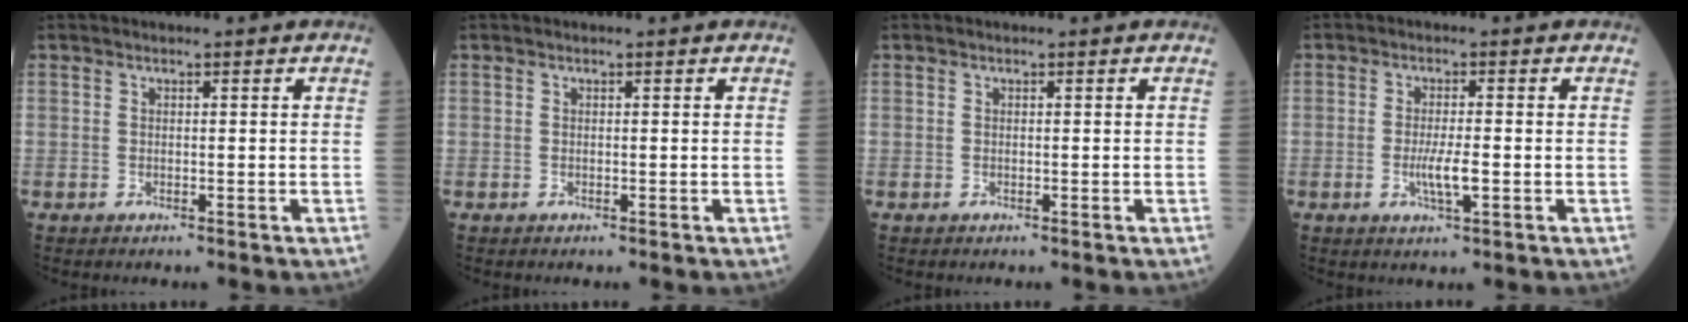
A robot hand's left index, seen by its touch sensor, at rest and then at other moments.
{"total": 0.0}
{"total": 0.0}
{"total": 3.7, "force": [-0.9, 0.4, 3.6], "torque": [-0.074, -0.005, -0.014]}